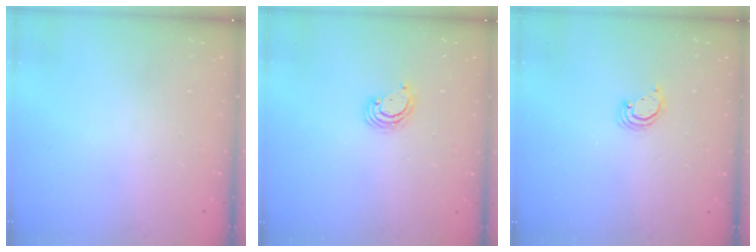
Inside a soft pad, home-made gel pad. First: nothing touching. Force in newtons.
{"total": 3.8, "press": 3.8, "slide": 0.2}
{"total": 2.6, "press": 2.6, "slide": 0.2}